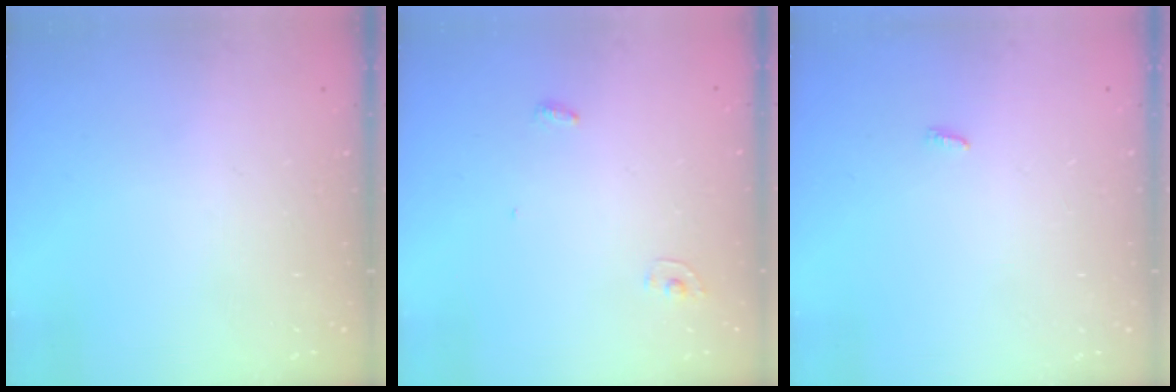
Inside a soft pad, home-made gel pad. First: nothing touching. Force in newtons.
{"total": 3.6, "press": 3.5, "slide": 0.3}
{"total": 2.3, "press": 2.3, "slide": 0.3}